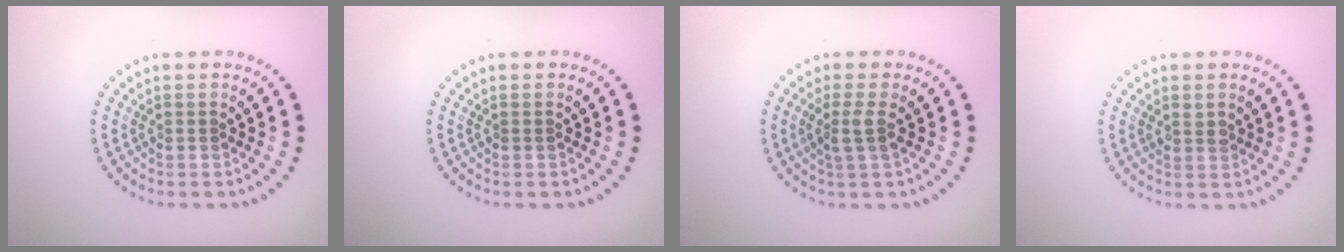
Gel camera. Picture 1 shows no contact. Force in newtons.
{"total": 0.0}
{"total": 1.9, "press": 1.5, "slide": 1.2}
{"total": 0.8, "press": 0.7, "slide": 0.4}